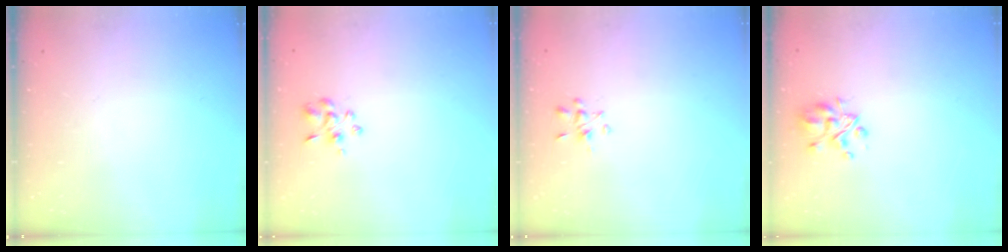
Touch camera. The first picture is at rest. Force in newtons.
{"total": 3.5, "press": 3.3, "slide": 1.2}
{"total": 2.1, "press": 2.0, "slide": 0.7}
{"total": 5.6, "press": 5.2, "slide": 1.9}